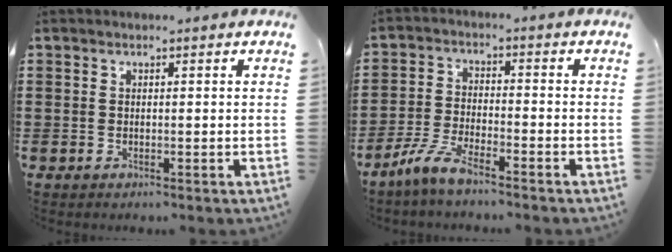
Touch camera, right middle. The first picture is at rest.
{"total": 5.6, "force": [-4.7, 0.6, 3.0], "torque": [-0.083, -0.009, -0.097]}